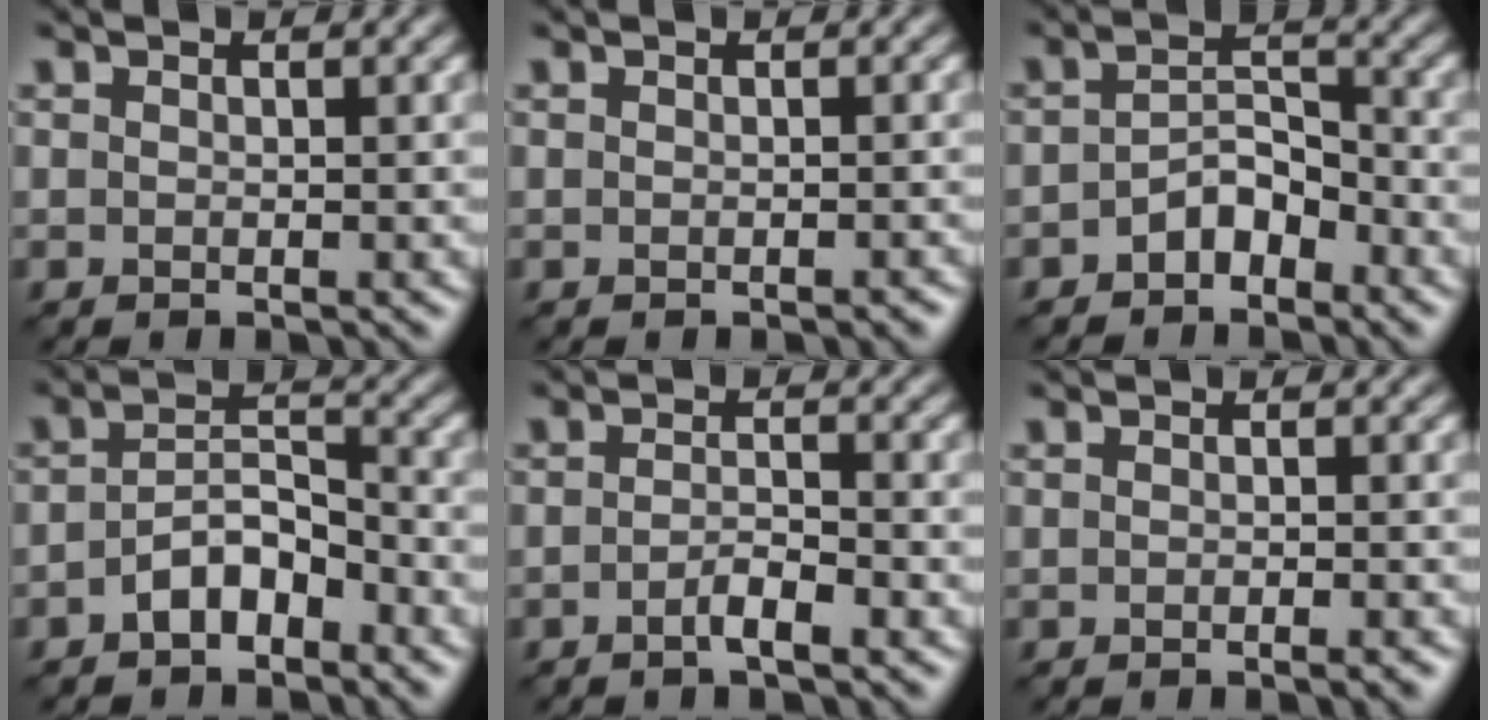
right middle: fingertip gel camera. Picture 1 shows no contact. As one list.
[{"total": 0.6, "force": [-0.5, 0.1, 0.4], "torque": [-0.004, 0.001, -0.005]}, {"total": 3.0, "force": [-1.8, 1.6, 1.7], "torque": [-0.029, 0.013, -0.034]}, {"total": 3.6, "force": [-2.0, 1.8, 2.4], "torque": [-0.043, 0.012, -0.037]}, {"total": 2.0, "force": [-1.1, 0.4, 1.7], "torque": [-0.030, 0.003, -0.022]}, {"total": 1.2, "force": [-0.7, 0.2, 0.9], "torque": [-0.010, -0.001, -0.011]}]